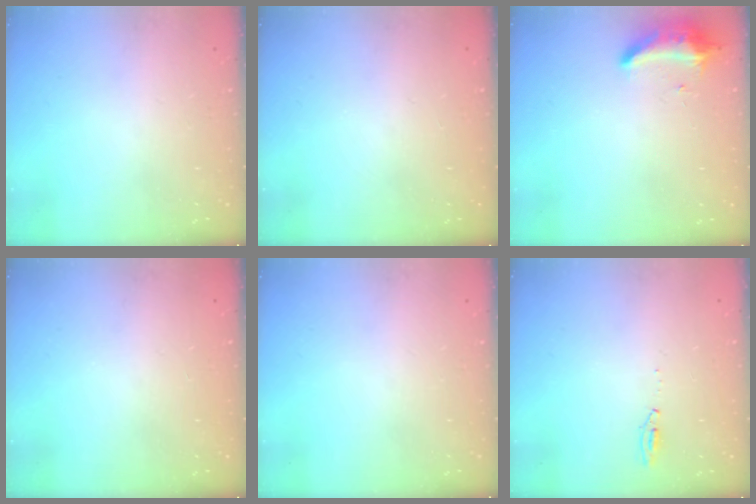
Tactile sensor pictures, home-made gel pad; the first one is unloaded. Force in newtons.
{"total": 0.0}
{"total": 8.5, "press": 8.5, "slide": 0.3}
{"total": 0.0}
{"total": 0.0}
{"total": 3.5, "press": 3.3, "slide": 1.1}